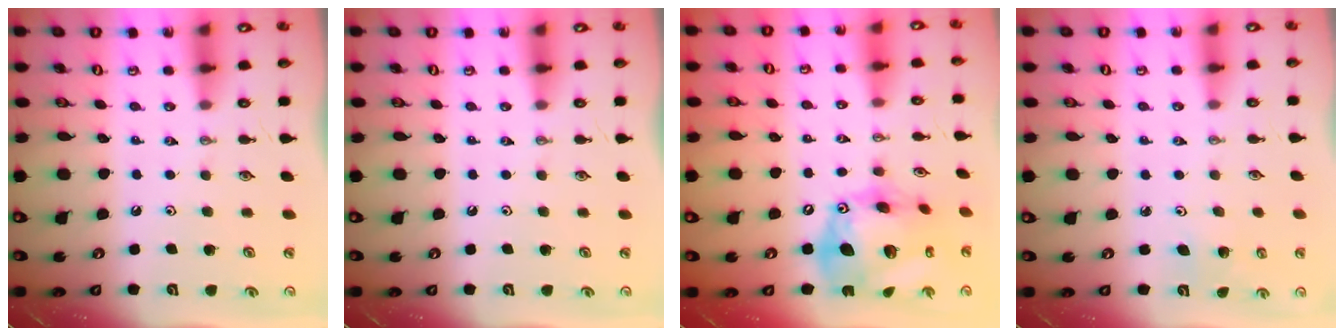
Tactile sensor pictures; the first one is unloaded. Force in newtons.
{"total": 0.0}
{"total": 22.3, "press": 22.2, "slide": 2.4}
{"total": 2.9, "press": 2.9, "slide": 0.3}